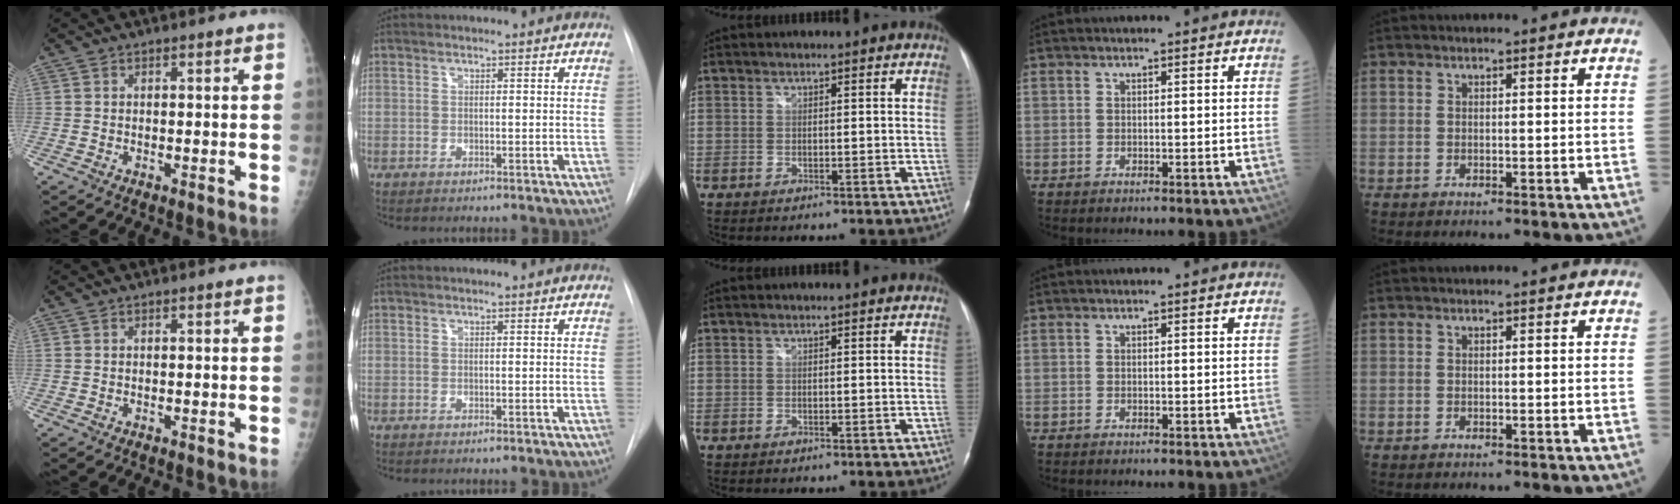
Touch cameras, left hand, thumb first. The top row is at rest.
{}